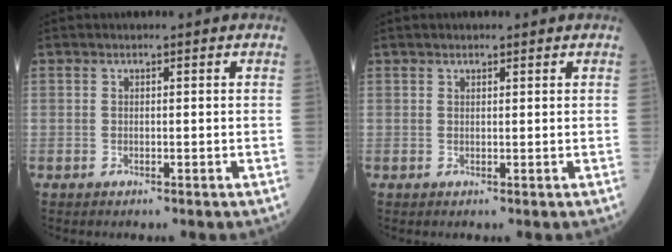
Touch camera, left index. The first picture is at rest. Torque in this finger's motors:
{"motor_torque": [-0.12, 0.05, 0.01, 0.01]}